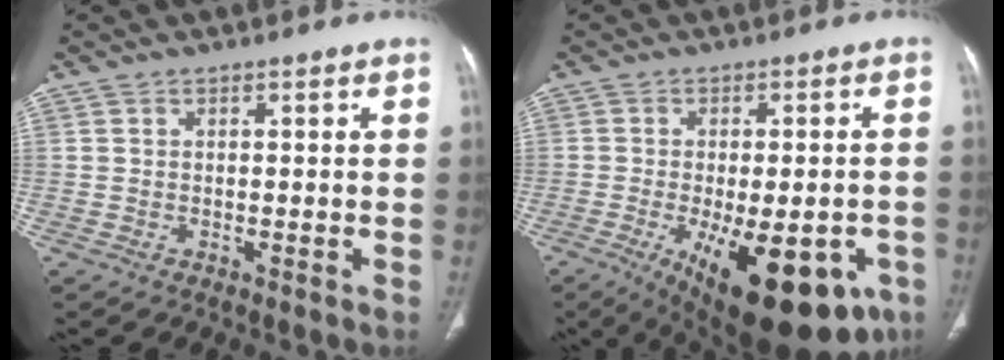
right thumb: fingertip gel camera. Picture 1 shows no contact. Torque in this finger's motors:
{"motor_torque": [0.37, 0.72, 0.32, -0.09, 0.18]}